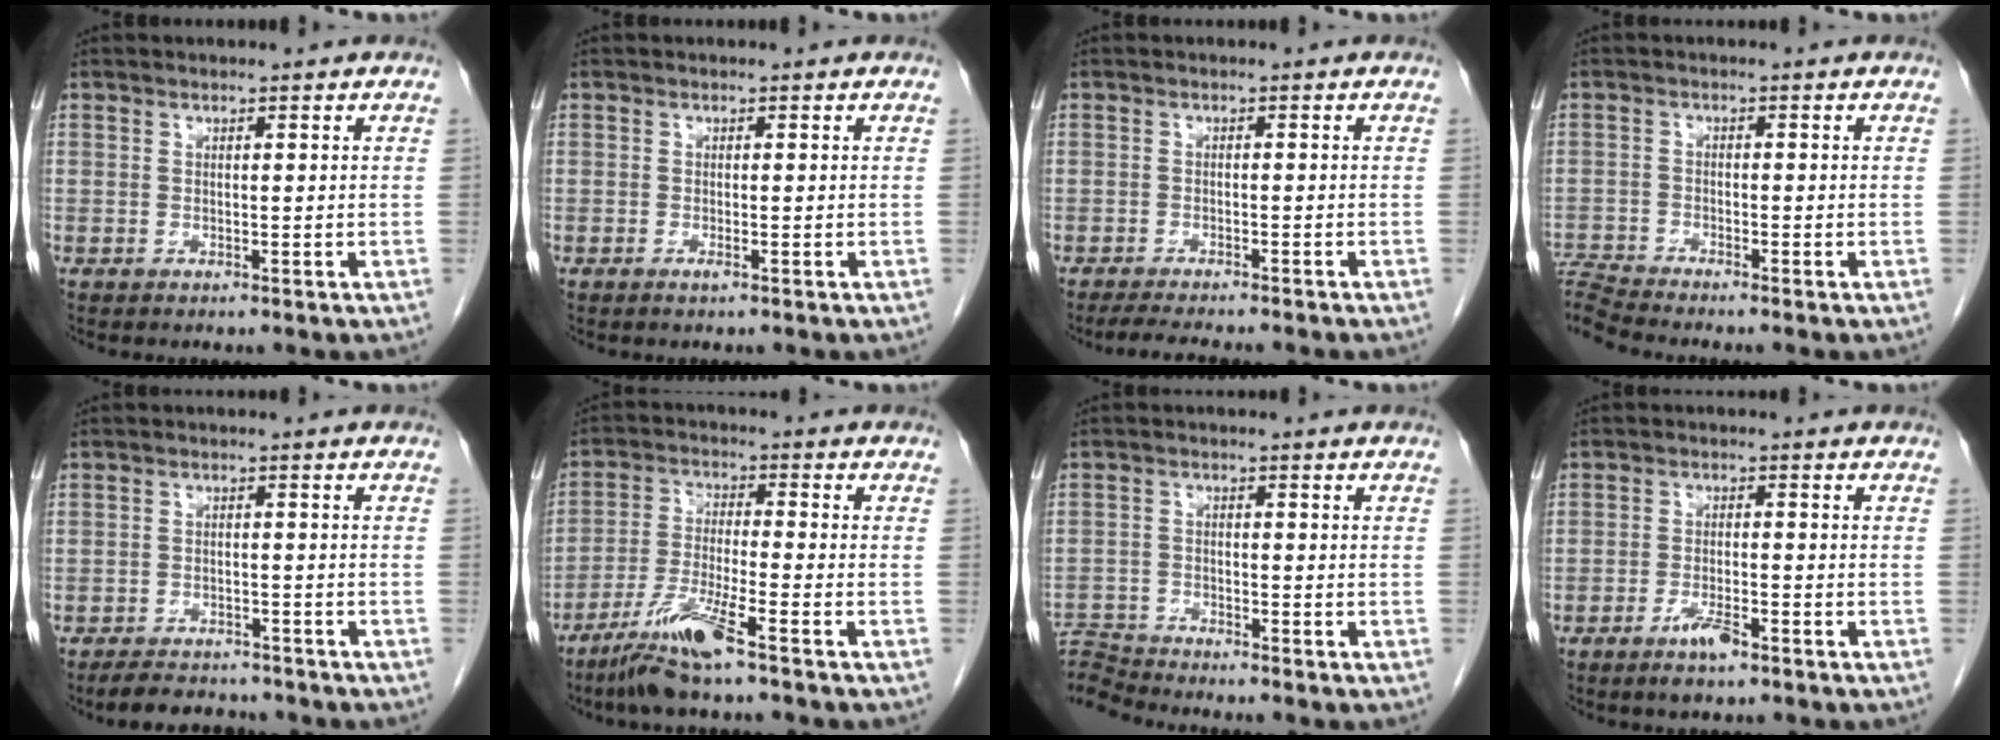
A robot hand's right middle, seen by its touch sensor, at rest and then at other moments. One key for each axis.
{"total": 0.7, "fx": -0.4, "fy": 0.0, "fz": 0.5, "tx": -0.011, "ty": -0.001, "tz": -0.007}
{"total": 7.0, "fx": -6.2, "fy": 0.4, "fz": 3.3, "tx": -0.048, "ty": -0.017, "tz": -0.092}
{"total": 5.0, "fx": -4.7, "fy": -1.7, "fz": 0.3, "tx": -0.015, "ty": -0.008, "tz": -0.092}
{"total": 6.4, "fx": -5.8, "fy": 2.1, "fz": 1.7, "tx": -0.029, "ty": -0.009, "tz": -0.083}
{"total": 8.7, "fx": -6.0, "fy": -0.1, "fz": 6.3, "tx": -0.132, "ty": -0.024, "tz": -0.118}
{"total": 5.6, "fx": -5.4, "fy": -1.4, "fz": -0.8, "tx": 0.010, "ty": 0.001, "tz": -0.101}
{"total": 3.7, "fx": -2.5, "fy": 0.7, "fz": 2.7, "tx": -0.052, "ty": -0.002, "tz": -0.044}